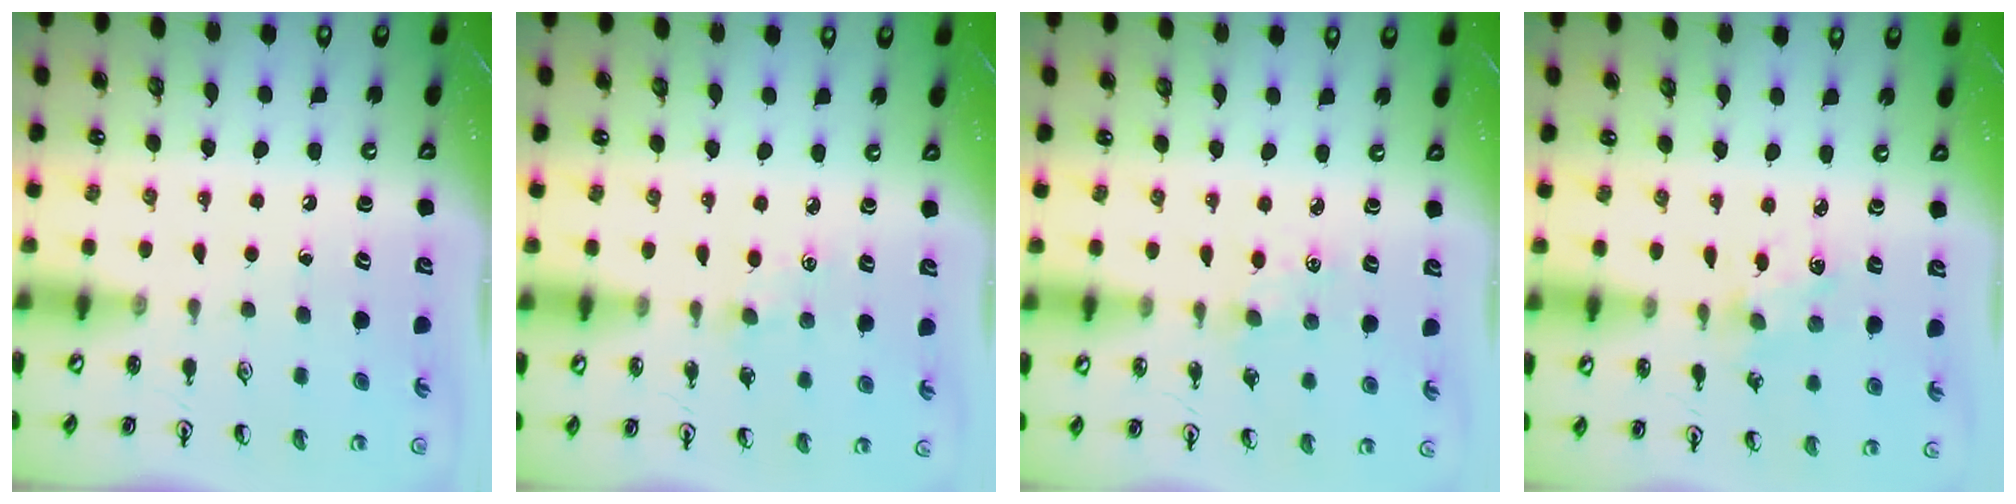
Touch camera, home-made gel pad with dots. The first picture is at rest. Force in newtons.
{"total": 2.5, "press": 2.5, "slide": 0.2}
{"total": 1.2, "press": 1.2, "slide": 0.3}
{"total": 1.6, "press": 1.5, "slide": 0.4}